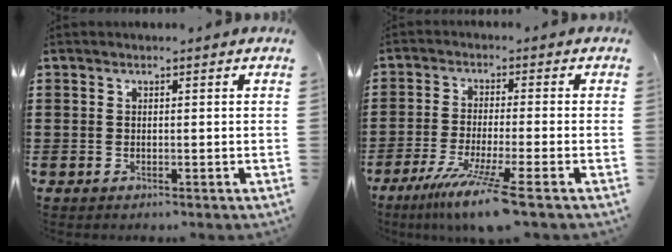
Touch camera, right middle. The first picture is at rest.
{"total": 7.2, "force": [-4.8, -0.8, 5.3], "torque": [-0.110, -0.024, -0.092]}